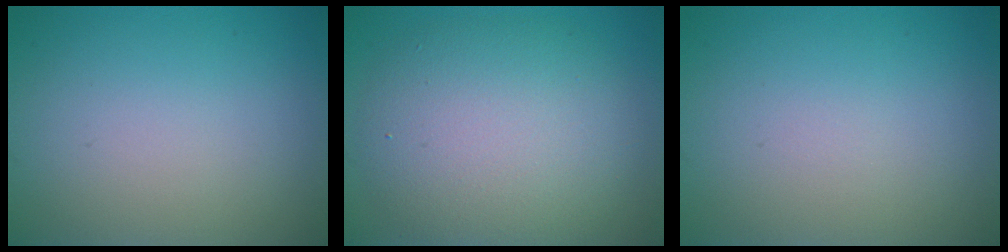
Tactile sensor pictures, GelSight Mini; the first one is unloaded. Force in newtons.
{"total": 8.1, "press": 8.0, "slide": 0.6}
{"total": 0.0}